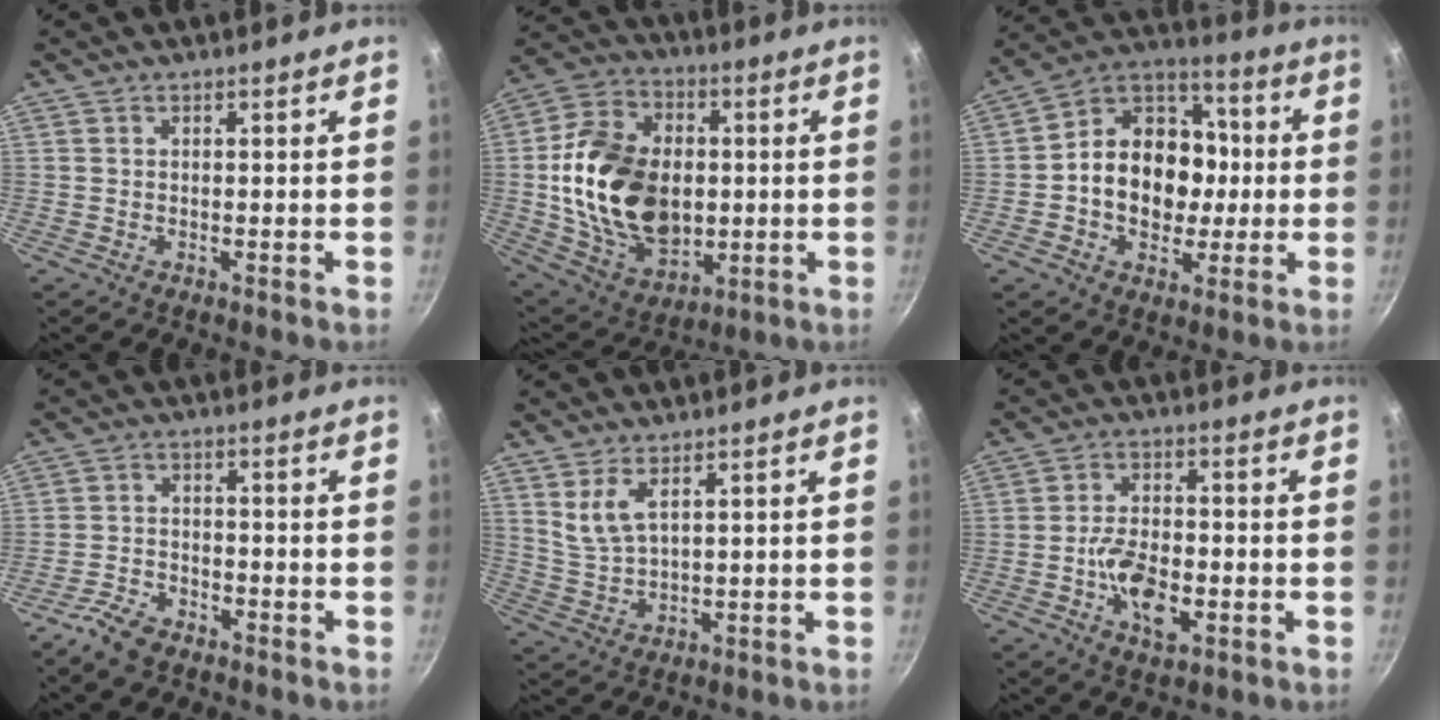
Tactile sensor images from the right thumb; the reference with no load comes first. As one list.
[{"total": 23.3, "force": [0.0, 16.3, 16.6], "torque": [-0.276, 0.009, 0.008]}, {"total": 17.8, "force": [-1.0, 14.0, 11.0], "torque": [-0.139, 0.033, -0.032]}, {"total": 5.5, "force": [-4.3, 2.3, 2.5], "torque": [-0.051, 0.031, -0.086]}, {"total": 5.5, "force": [2.9, 2.2, 4.1], "torque": [-0.079, -0.028, 0.068]}, {"total": 9.6, "force": [-2.8, 5.1, 7.6], "torque": [-0.125, 0.018, -0.050]}]